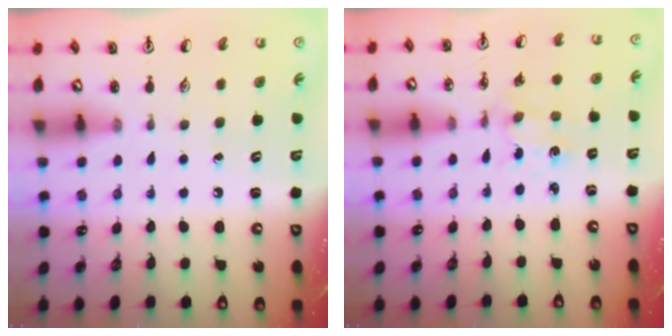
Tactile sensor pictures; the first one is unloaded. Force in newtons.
{"total": 1.0, "press": 1.0, "slide": 0.2}